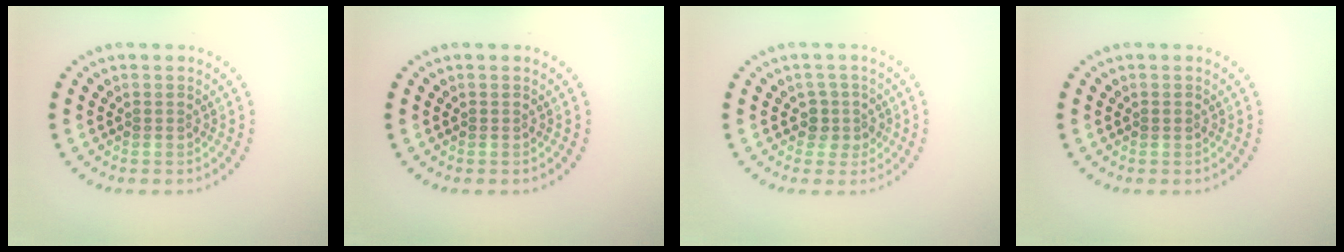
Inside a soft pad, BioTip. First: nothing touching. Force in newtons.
{"total": 0.0}
{"total": 1.9, "press": 1.5, "slide": 1.0}
{"total": 0.5, "press": 0.5, "slide": 0.1}